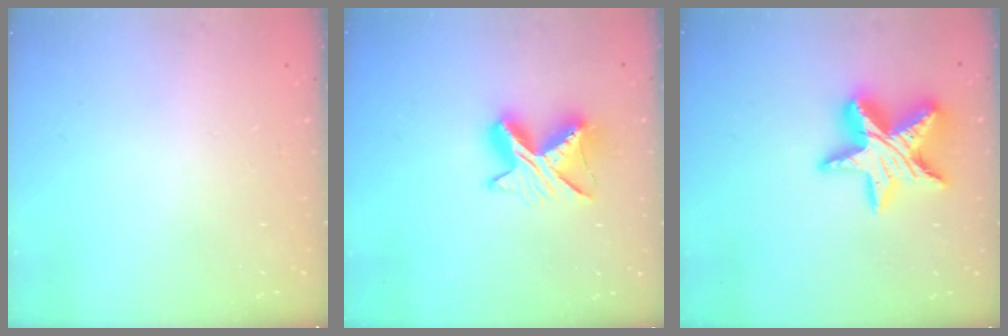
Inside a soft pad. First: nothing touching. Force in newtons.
{"total": 10.4, "press": 10.4, "slide": 0.5}
{"total": 17.0, "press": 16.9, "slide": 1.2}